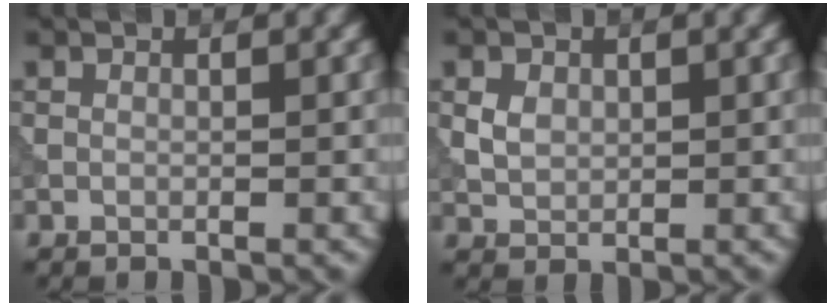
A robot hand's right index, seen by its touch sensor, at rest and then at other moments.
{"total": 1.9, "force": [0.5, 1.5, 1.0], "torque": [-0.022, -0.001, 0.011]}